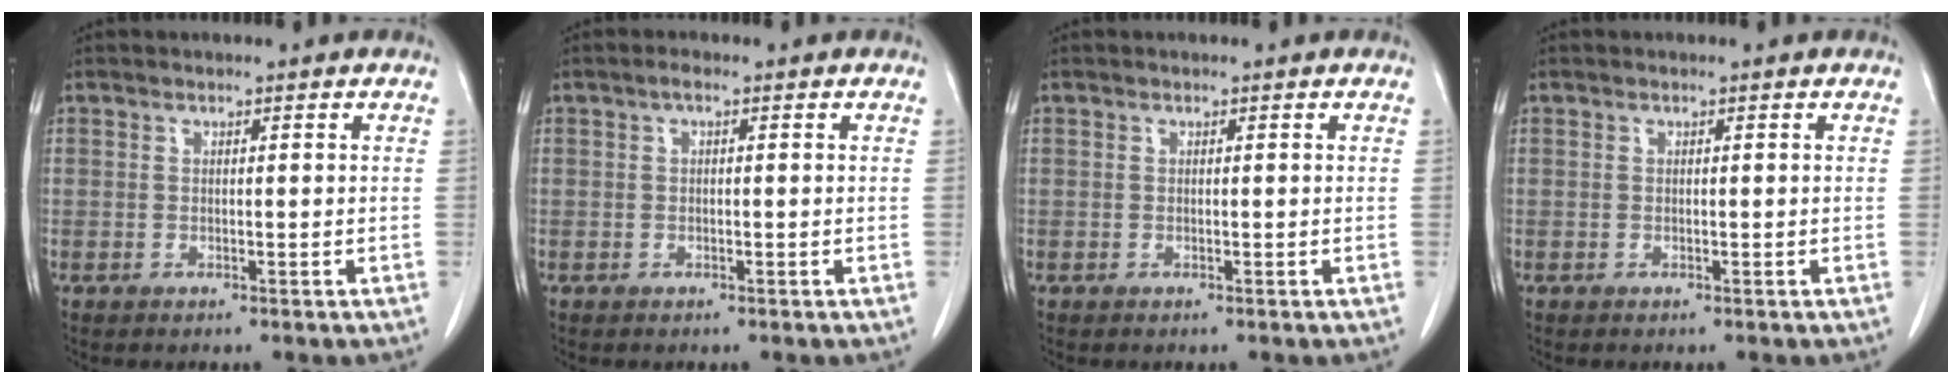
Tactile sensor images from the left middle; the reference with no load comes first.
{"total": 0.8, "force": [0.2, 0.3, 0.7], "torque": [-0.011, 0.004, 0.000]}
{"total": 0.0}
{"total": 0.0}